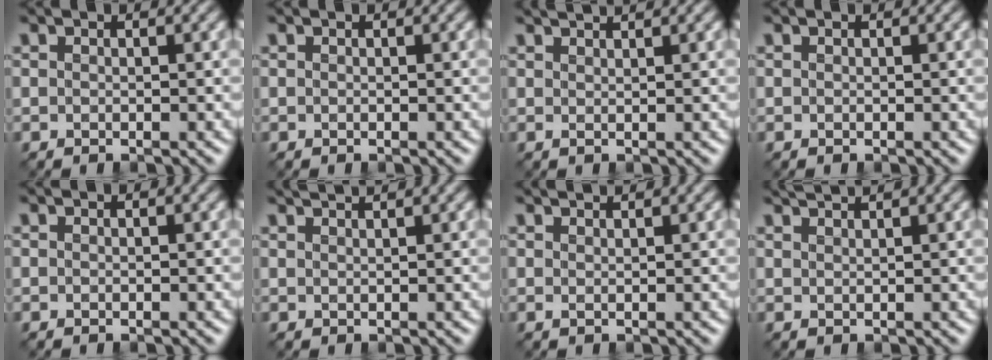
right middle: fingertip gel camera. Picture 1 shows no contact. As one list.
[{"total": 0.0}, {"total": 2.2, "force": [1.8, 0.6, 1.2], "torque": [0.003, 0.006, 0.006]}, {"total": 0.0}, {"total": 0.0}, {"total": 2.2, "force": [1.9, 0.6, 1.0], "torque": [0.007, 0.010, 0.011]}, {"total": 1.8, "force": [1.5, 0.5, 0.8], "torque": [0.000, 0.004, 0.006]}, {"total": 2.0, "force": [1.9, 0.3, 0.8], "torque": [0.002, 0.009, 0.023]}]